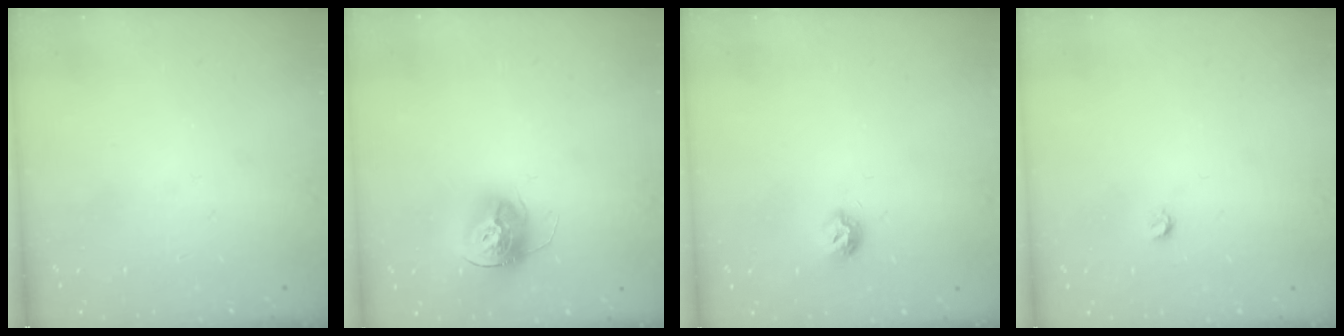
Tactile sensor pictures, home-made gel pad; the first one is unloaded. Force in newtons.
{"total": 13.4, "press": 13.4, "slide": 1.2}
{"total": 6.3, "press": 6.3, "slide": 0.1}
{"total": 3.2, "press": 3.2, "slide": 0.3}